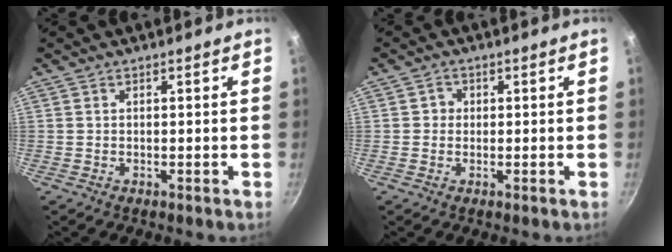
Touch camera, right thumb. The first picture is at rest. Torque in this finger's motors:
{"motor_torque": [-0.42, 0.27, 0.26, -0.25, -0.01]}